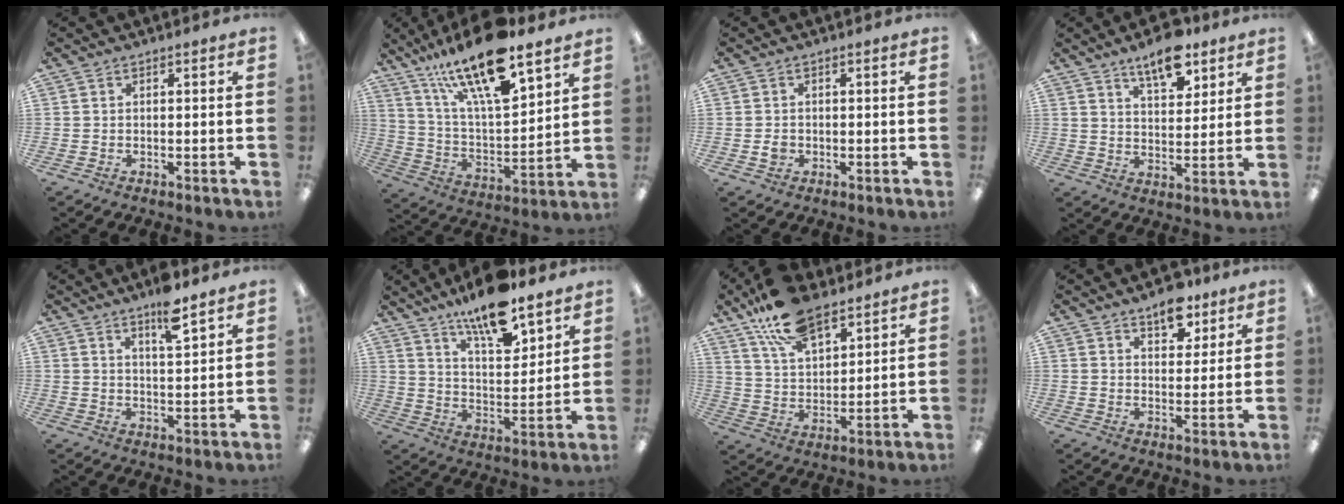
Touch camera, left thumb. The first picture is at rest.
{"total": 21.9, "force": [15.6, 6.2, 13.9], "torque": [-0.248, -0.090, 0.265]}
{"total": 1.8, "force": [-0.2, 1.6, 0.9], "torque": [-0.015, 0.004, -0.005]}
{"total": 10.4, "force": [7.6, 4.2, 5.7], "torque": [-0.074, -0.043, 0.128]}
{"total": 7.3, "force": [5.5, 1.4, 4.6], "torque": [-0.072, -0.032, 0.090]}
{"total": 14.4, "force": [11.6, 3.8, 7.7], "torque": [-0.133, -0.072, 0.200]}
{"total": 15.6, "force": [10.9, 7.4, 8.3], "torque": [-0.154, -0.048, 0.199]}
{"total": 8.3, "force": [6.0, 4.2, 3.8], "torque": [-0.027, -0.038, 0.100]}